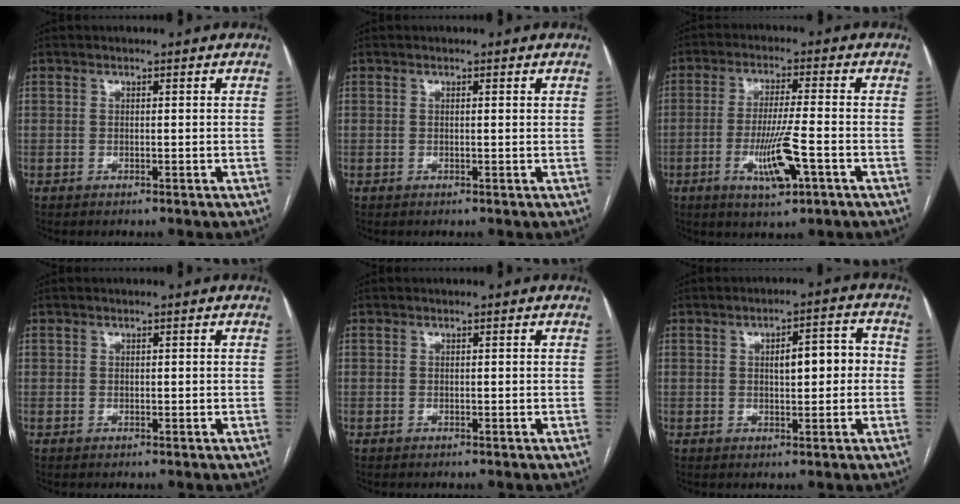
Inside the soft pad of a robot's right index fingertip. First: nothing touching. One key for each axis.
{"total": 0.5, "fx": 0.3, "fy": 0.0, "fz": 0.4, "tx": -0.007, "ty": 0.001, "tz": 0.003}
{"total": 8.4, "fx": -3.1, "fy": 0.7, "fz": 7.8, "tx": -0.145, "ty": -0.012, "tz": -0.053}
{"total": 0.7, "fx": 0.2, "fy": 0.6, "fz": 0.2, "tx": 0.004, "ty": 0.001, "tz": 0.001}
{"total": 0.0}
{"total": 6.2, "fx": 0.5, "fy": 2.1, "fz": 5.8, "tx": -0.080, "ty": 0.023, "tz": 0.009}